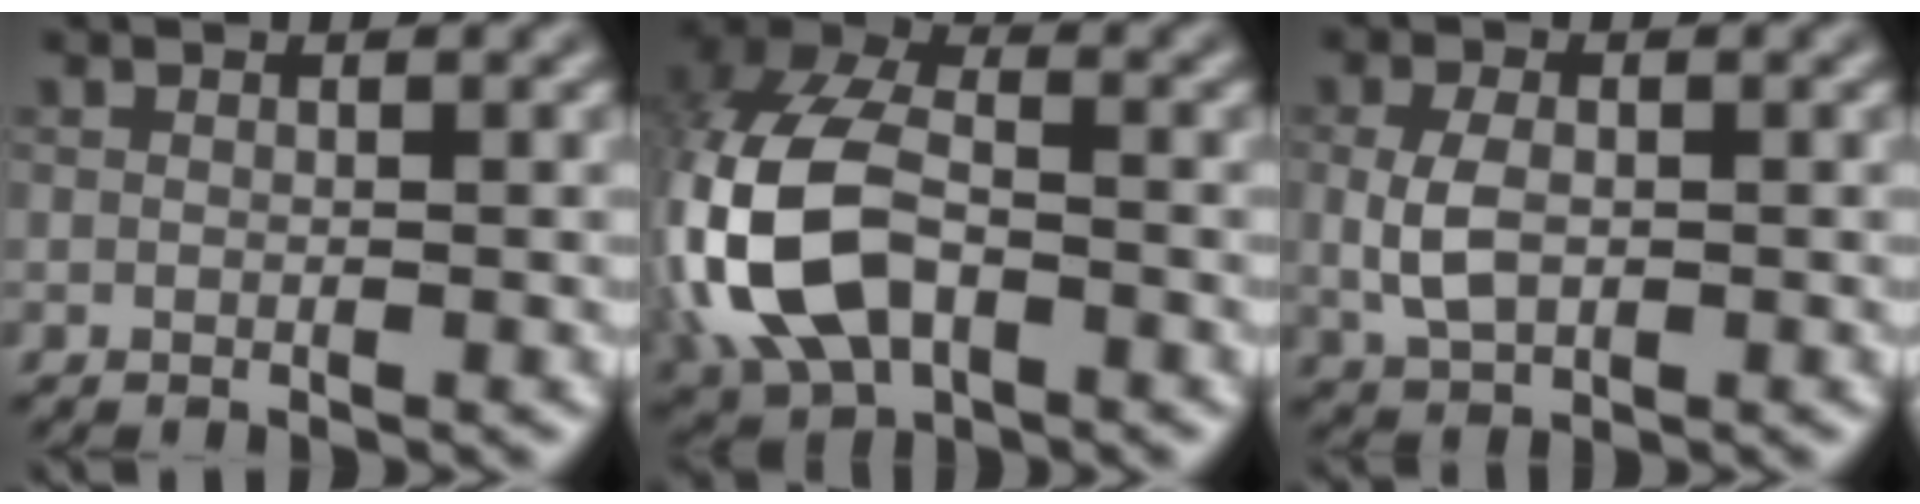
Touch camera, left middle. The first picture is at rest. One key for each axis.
{"total": 10.5, "fx": -2.6, "fy": 6.7, "fz": 7.6, "tx": -0.184, "ty": 0.000, "tz": -0.063}
{"total": 3.2, "fx": 0.0, "fy": 2.1, "fz": 2.5, "tx": -0.059, "ty": 0.000, "tz": 0.001}